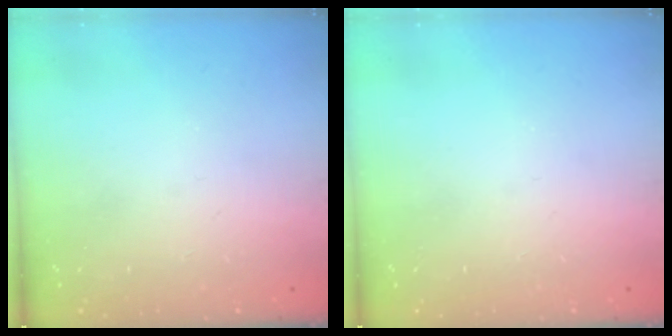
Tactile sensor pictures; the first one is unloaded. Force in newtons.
{"total": 0.0}